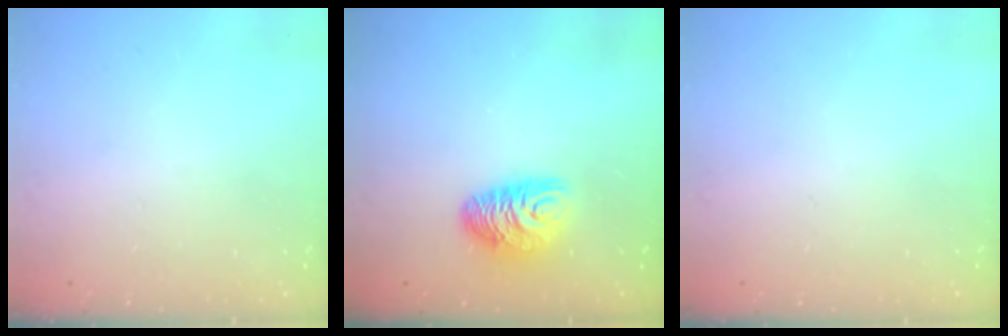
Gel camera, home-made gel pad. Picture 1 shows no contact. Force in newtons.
{"total": 9.7, "press": 9.7, "slide": 0.6}
{"total": 0.0}